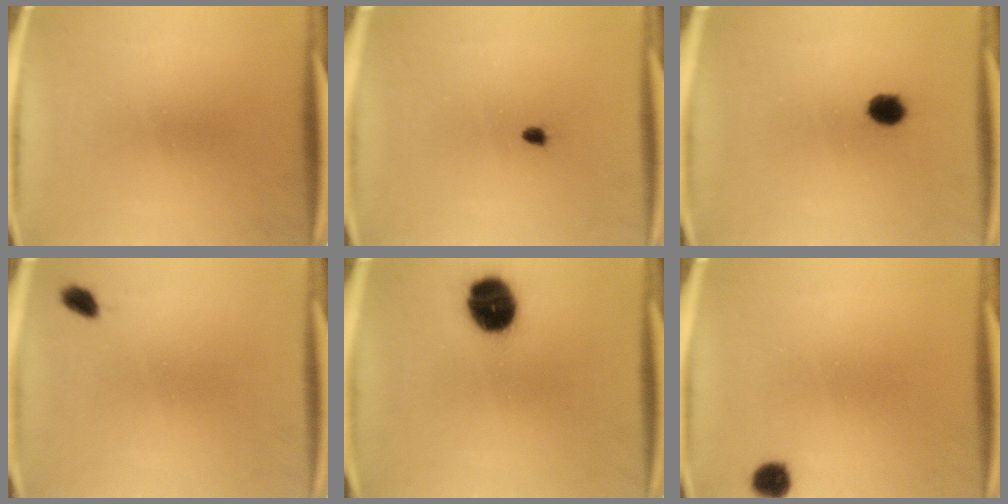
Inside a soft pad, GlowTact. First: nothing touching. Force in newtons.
{"total": 1.0}
{"total": 3.4}
{"total": 1.9}
{"total": 12.4}
{"total": 3.2}